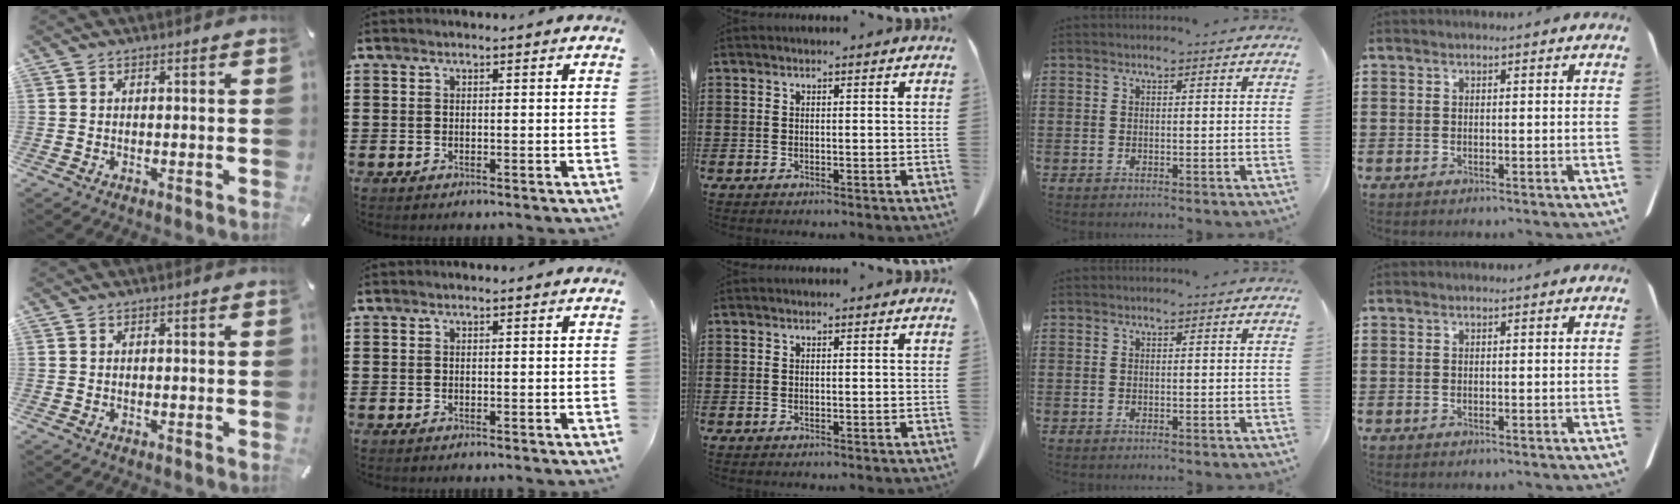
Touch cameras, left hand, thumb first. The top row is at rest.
{}